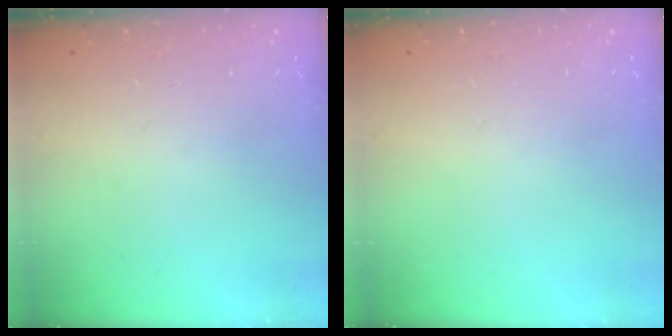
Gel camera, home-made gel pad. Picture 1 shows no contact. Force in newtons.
{"total": 0.0}